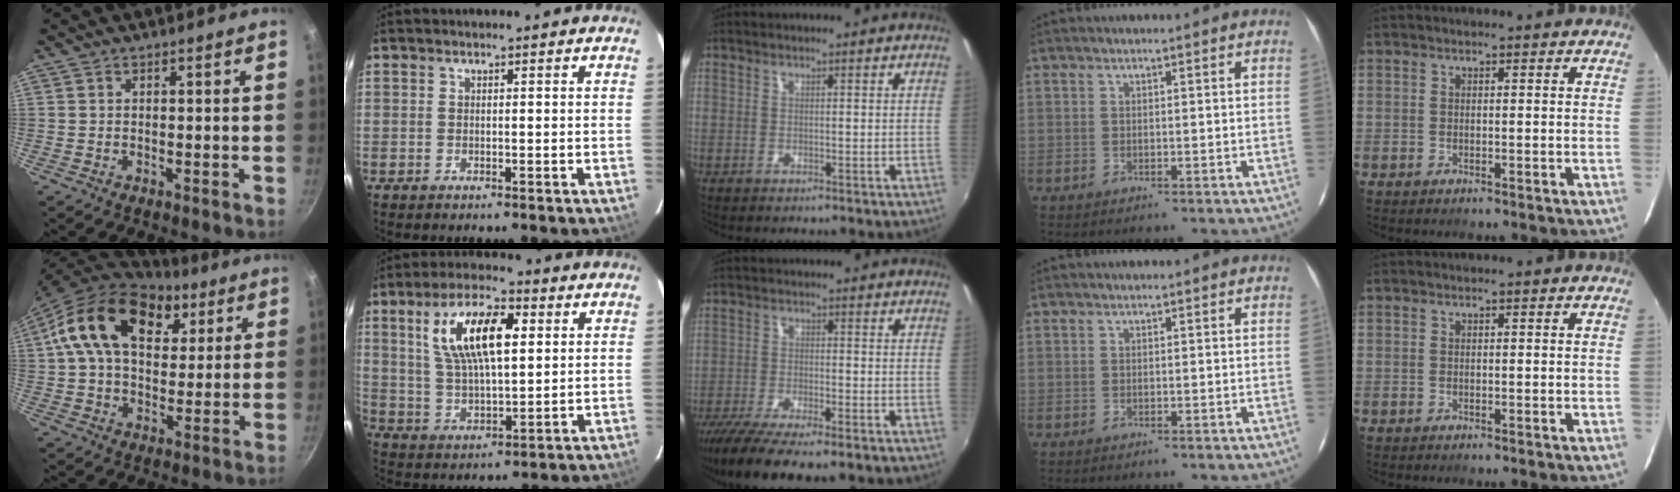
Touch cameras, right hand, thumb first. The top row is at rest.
{"thumb": {"total": 20.8, "force": [7.9, 13.5, 13.8], "torque": [-0.217, 0.000, 0.120]}, "index": {"total": 14.5, "force": [4.7, 5.7, 12.5], "torque": [-0.233, 0.015, 0.092]}, "middle": {"total": 11.1, "force": [-8.6, 2.1, 6.7], "torque": [-0.153, -0.042, -0.150]}}